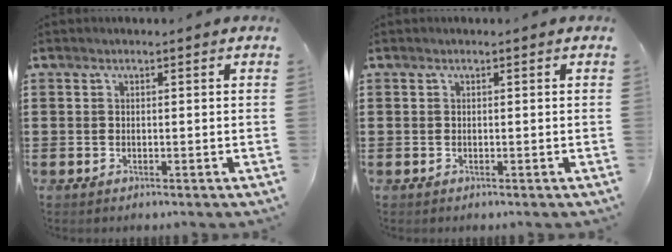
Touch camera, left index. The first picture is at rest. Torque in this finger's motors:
{"motor_torque": [0.00, 0.00, 0.00, 0.00]}